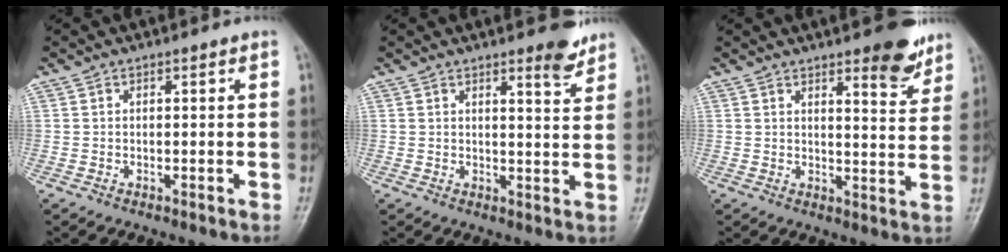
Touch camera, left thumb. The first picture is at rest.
{"total": 4.5, "force": [3.4, 1.0, 2.8], "torque": [-0.026, -0.027, 0.044]}
{"total": 8.5, "force": [5.8, 2.4, 5.7], "torque": [-0.051, -0.036, 0.075]}